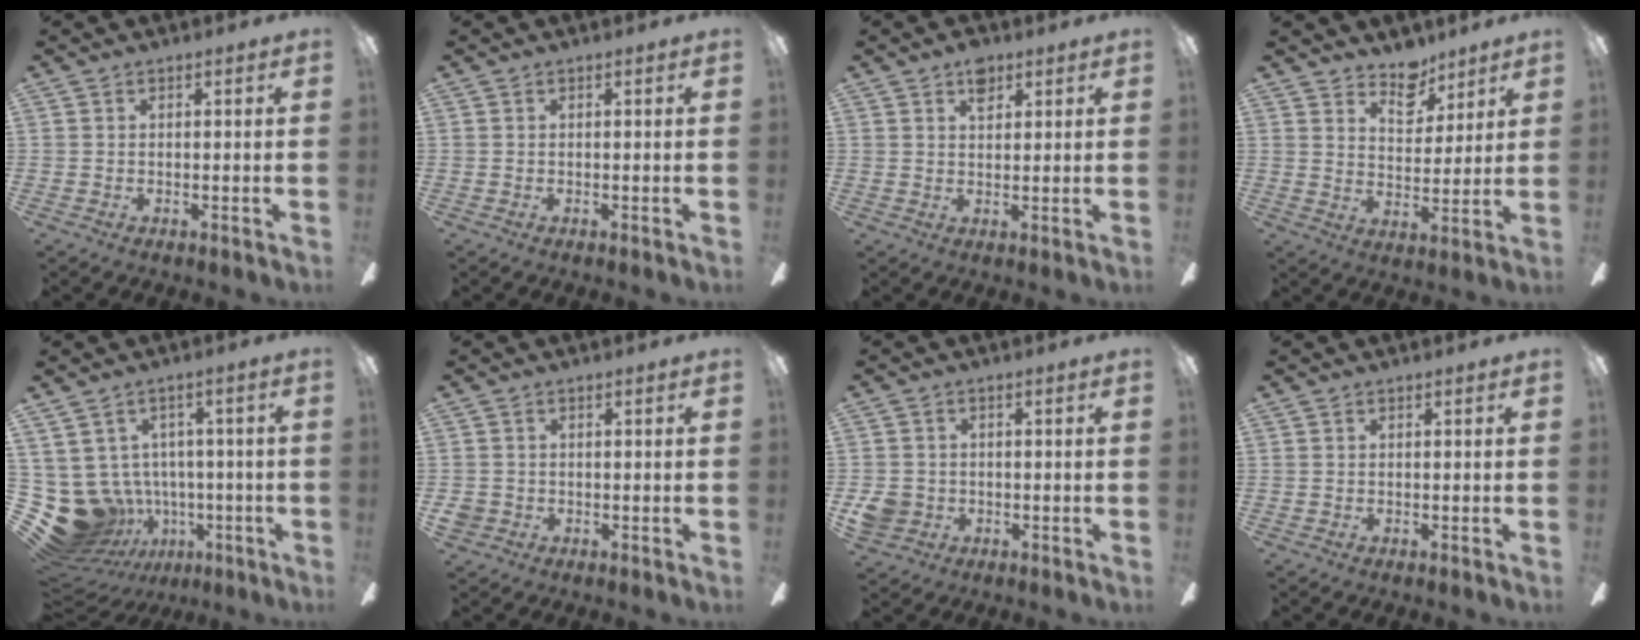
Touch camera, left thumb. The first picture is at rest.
{"total": 0.0}
{"total": 4.6, "force": [2.8, 2.6, 2.6], "torque": [-0.032, -0.006, 0.046]}
{"total": 8.5, "force": [6.6, 4.5, 2.8], "torque": [-0.038, -0.038, 0.120]}
{"total": 13.1, "force": [-2.7, 11.8, 4.8], "torque": [-0.147, 0.000, -0.020]}
{"total": 2.5, "force": [-0.5, 2.4, 0.6], "torque": [-0.011, 0.005, -0.009]}
{"total": 5.0, "force": [-1.0, 4.6, 1.7], "torque": [-0.039, 0.009, -0.017]}
{"total": 0.0}